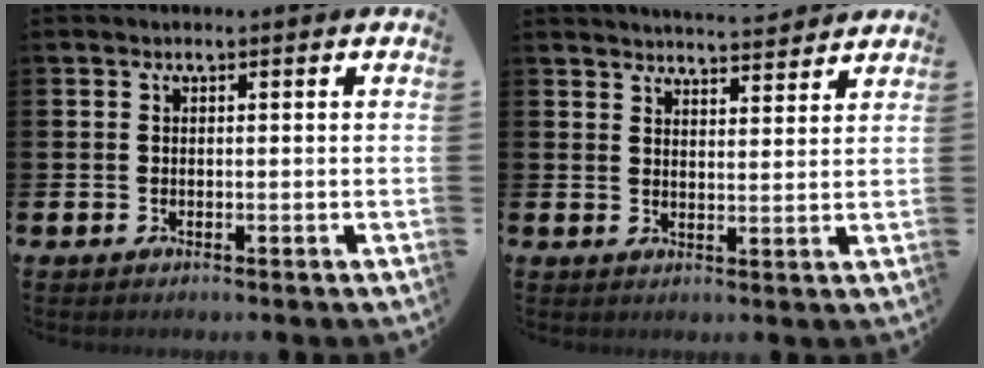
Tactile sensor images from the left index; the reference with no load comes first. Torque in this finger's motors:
{"motor_torque": [0.93, -1.21, 0.42, 0.13]}